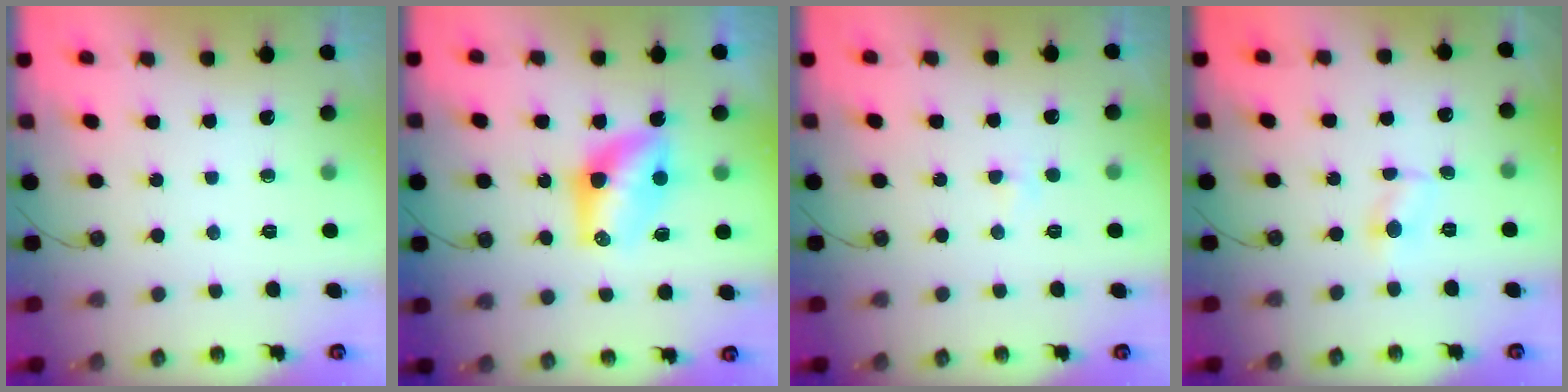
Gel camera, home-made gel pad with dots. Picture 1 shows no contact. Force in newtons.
{"total": 9.9, "press": 9.1, "slide": 4.1}
{"total": 2.3, "press": 2.3, "slide": 0.4}
{"total": 2.4, "press": 2.4, "slide": 0.3}